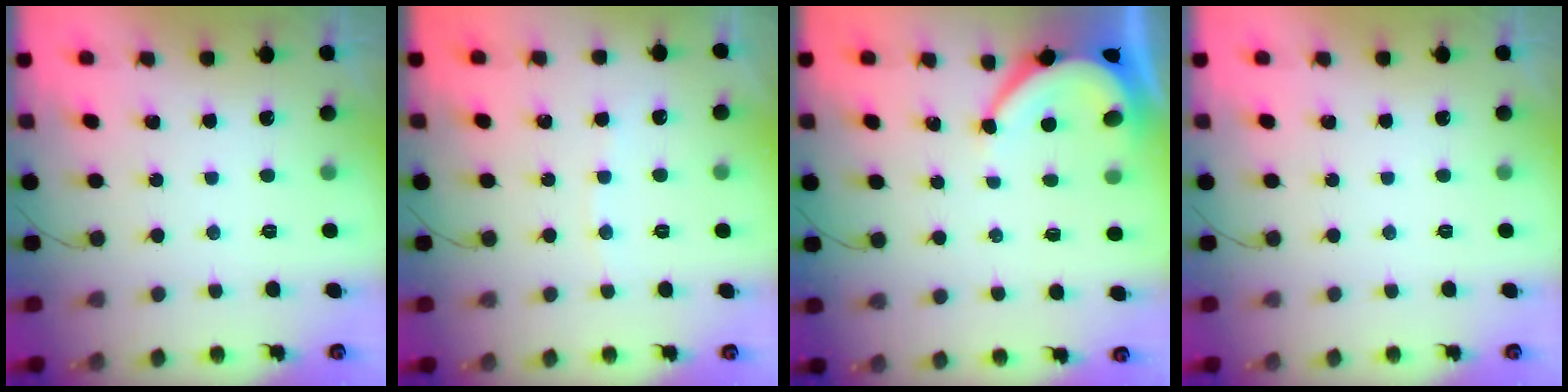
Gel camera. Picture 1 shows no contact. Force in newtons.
{"total": 4.4, "press": 4.4, "slide": 0.4}
{"total": 6.0, "press": 6.0, "slide": 0.5}
{"total": 0.0}